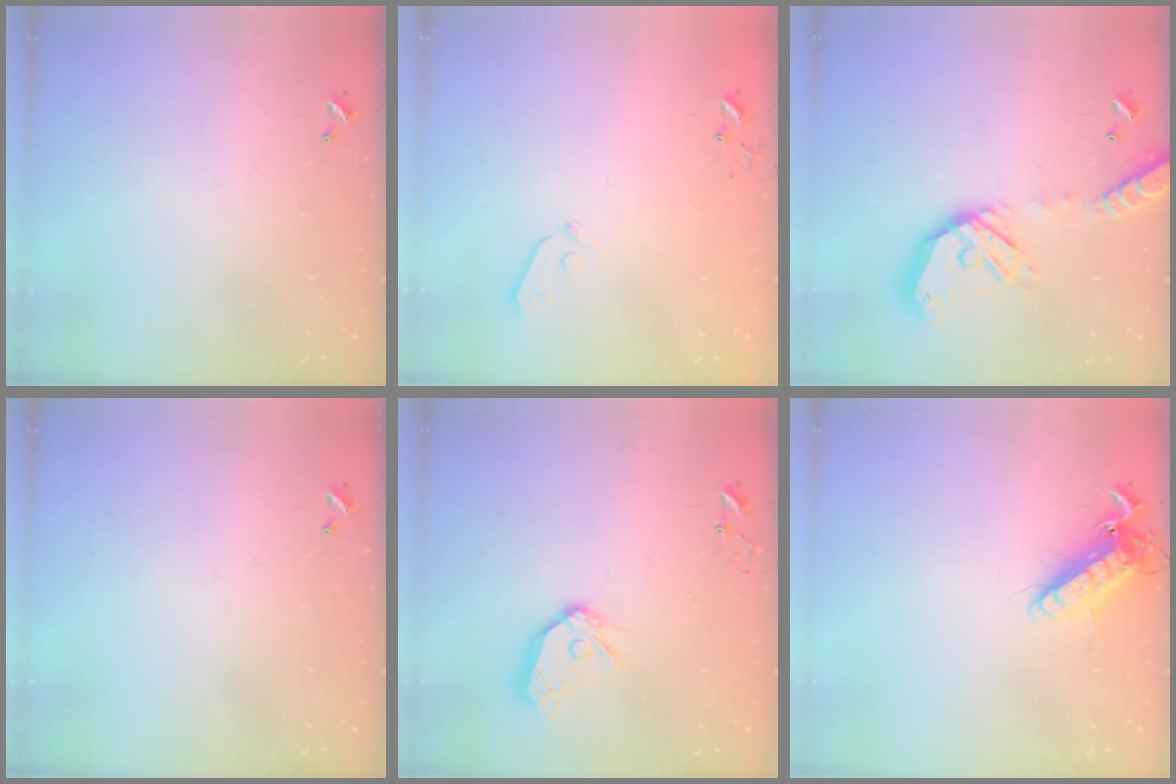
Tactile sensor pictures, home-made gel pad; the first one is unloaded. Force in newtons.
{"total": 3.7, "press": 3.6, "slide": 0.6}
{"total": 19.5, "press": 19.2, "slide": 3.4}
{"total": 0.0}
{"total": 12.1, "press": 12.0, "slide": 1.3}
{"total": 12.9, "press": 12.8, "slide": 1.7}